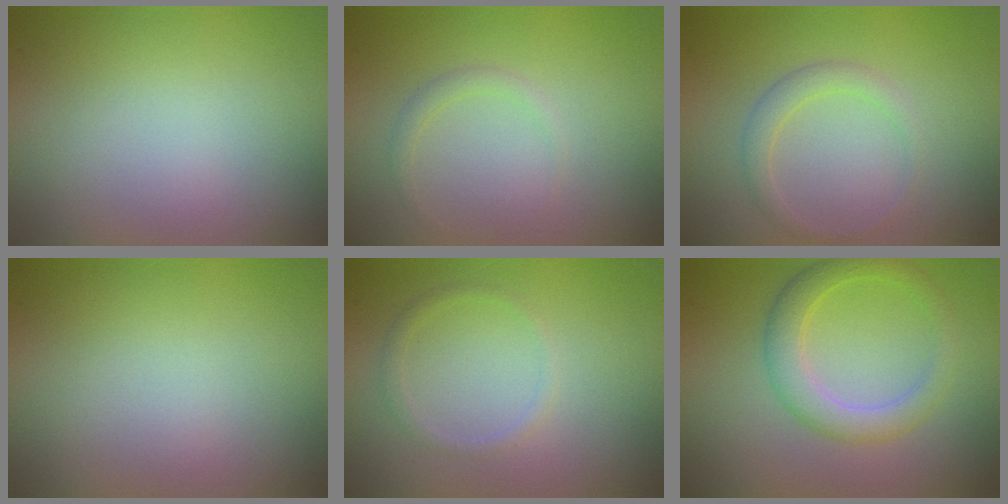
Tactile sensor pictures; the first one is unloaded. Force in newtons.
{"total": 0.9, "press": 0.9, "slide": 0.1}
{"total": 1.7, "press": 1.7, "slide": 0.2}
{"total": 0.0}
{"total": 1.0, "press": 1.0, "slide": 0.1}
{"total": 3.4, "press": 3.4, "slide": 0.2}